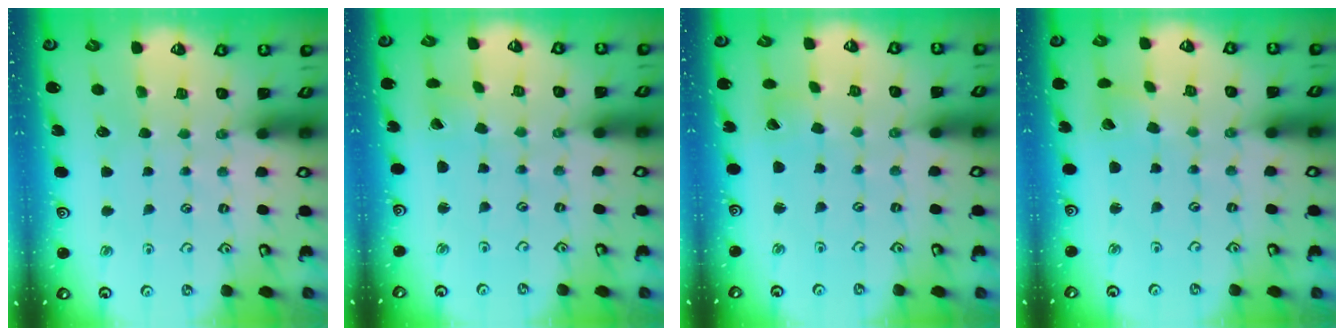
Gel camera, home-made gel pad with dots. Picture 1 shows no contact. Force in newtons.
{"total": 1.9, "press": 1.9, "slide": 0.2}
{"total": 2.9, "press": 2.9, "slide": 0.2}
{"total": 1.9, "press": 1.9, "slide": 0.3}